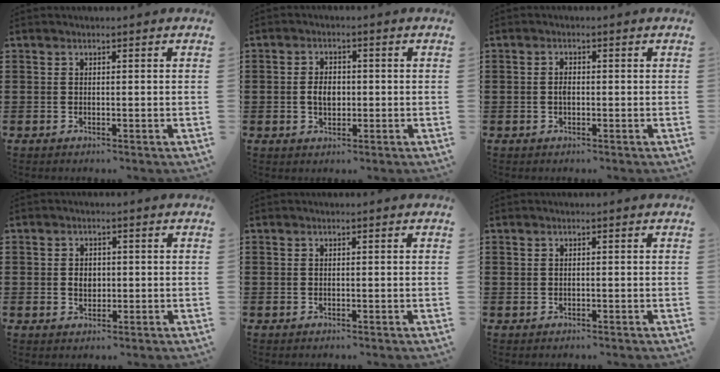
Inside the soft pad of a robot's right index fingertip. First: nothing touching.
{"total": 3.3, "force": [-0.2, 2.0, 2.6], "torque": [-0.043, 0.003, -0.008]}
{"total": 1.6, "force": [-0.1, 0.8, 1.4], "torque": [-0.028, 0.002, -0.003]}
{"total": 2.2, "force": [0.0, 1.5, 1.5], "torque": [-0.024, 0.003, -0.004]}
{"total": 0.0}
{"total": 0.0}